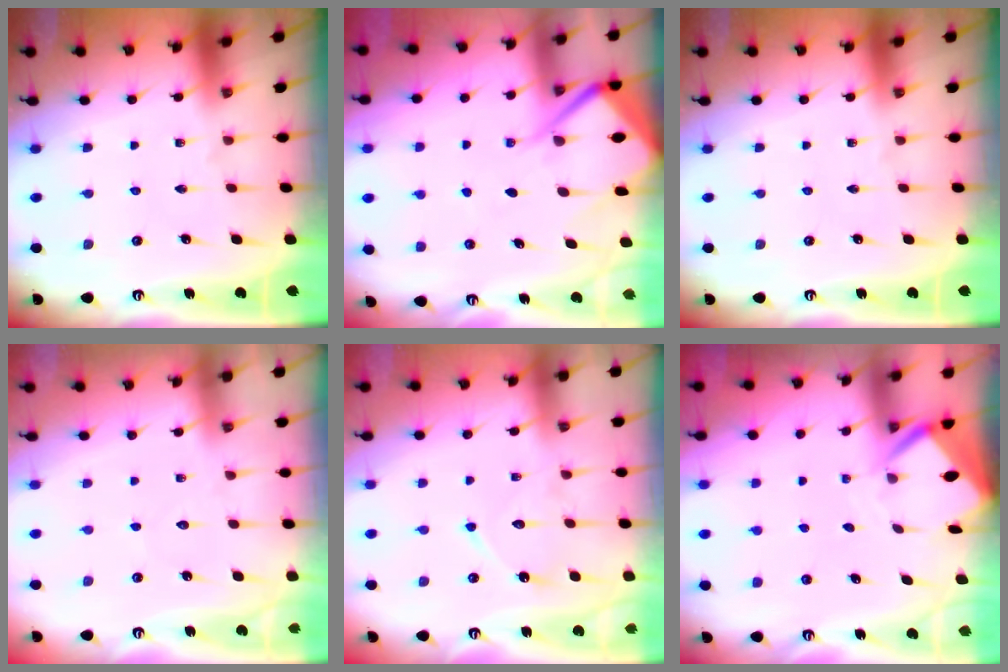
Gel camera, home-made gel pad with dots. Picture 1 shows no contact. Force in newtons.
{"total": 8.6, "press": 8.5, "slide": 0.9}
{"total": 0.0}
{"total": 4.9, "press": 4.9, "slide": 0.6}
{"total": 9.4, "press": 9.4, "slide": 0.4}
{"total": 3.3, "press": 3.2, "slide": 0.3}